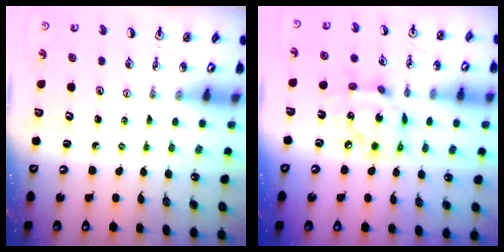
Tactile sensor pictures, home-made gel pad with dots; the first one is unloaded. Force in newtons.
{"total": 12.0, "press": 12.0, "slide": 0.8}